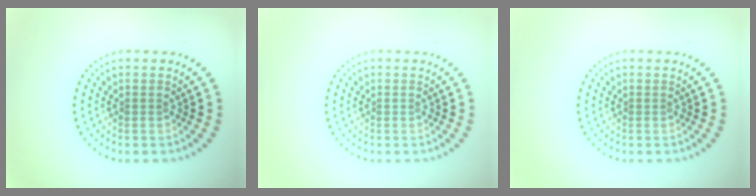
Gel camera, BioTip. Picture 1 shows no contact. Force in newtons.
{"total": 0.0}
{"total": 0.0}